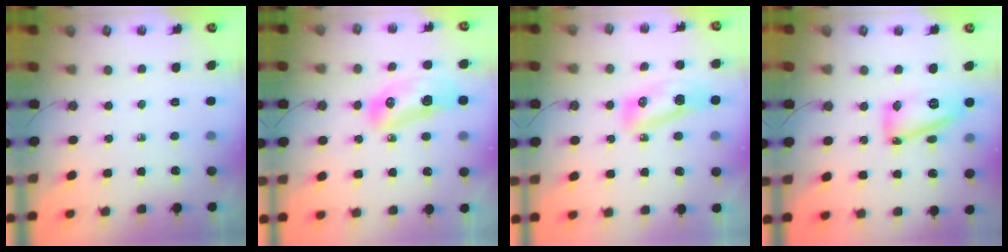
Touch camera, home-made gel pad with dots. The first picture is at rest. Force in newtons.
{"total": 12.0, "press": 11.8, "slide": 2.1}
{"total": 16.9, "press": 12.4, "slide": 11.5}
{"total": 23.2, "press": 17.5, "slide": 15.3}